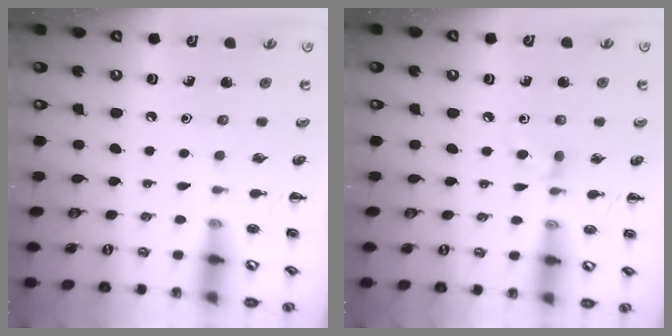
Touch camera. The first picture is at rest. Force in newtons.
{"total": 5.5, "press": 5.2, "slide": 1.9}